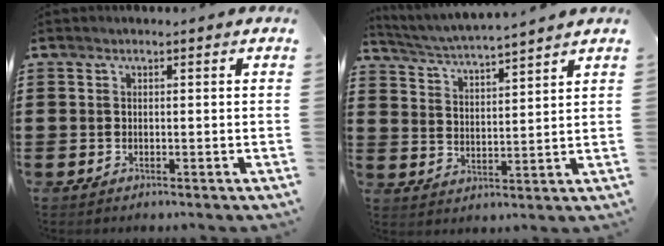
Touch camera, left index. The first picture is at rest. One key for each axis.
{"total": 4.0, "fx": 3.8, "fy": -0.6, "fz": 1.1, "tx": -0.038, "ty": -0.028, "tz": 0.061}